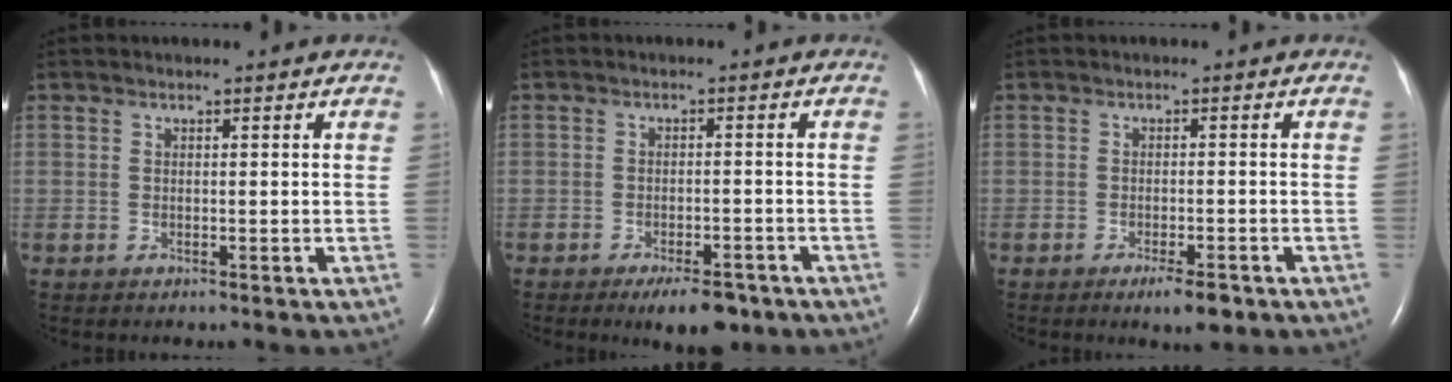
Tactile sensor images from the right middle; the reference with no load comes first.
{"total": 5.5, "force": [-3.9, 1.8, 3.4], "torque": [-0.049, -0.002, -0.054]}
{"total": 3.5, "force": [-2.3, 0.7, 2.6], "torque": [-0.042, -0.004, -0.032]}